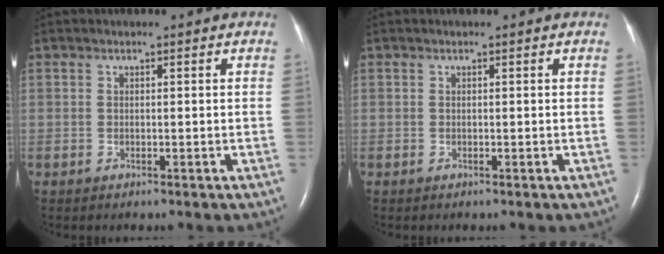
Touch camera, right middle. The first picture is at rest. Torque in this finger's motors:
{"motor_torque": [0.06, -0.13, 0.00, 0.00]}